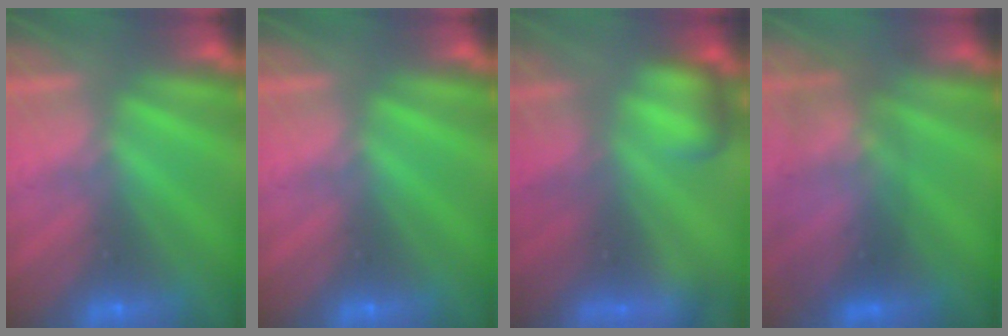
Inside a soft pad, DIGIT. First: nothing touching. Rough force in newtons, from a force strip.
{"total": 0.0}
{"total": 6.5}
{"total": 2.7}